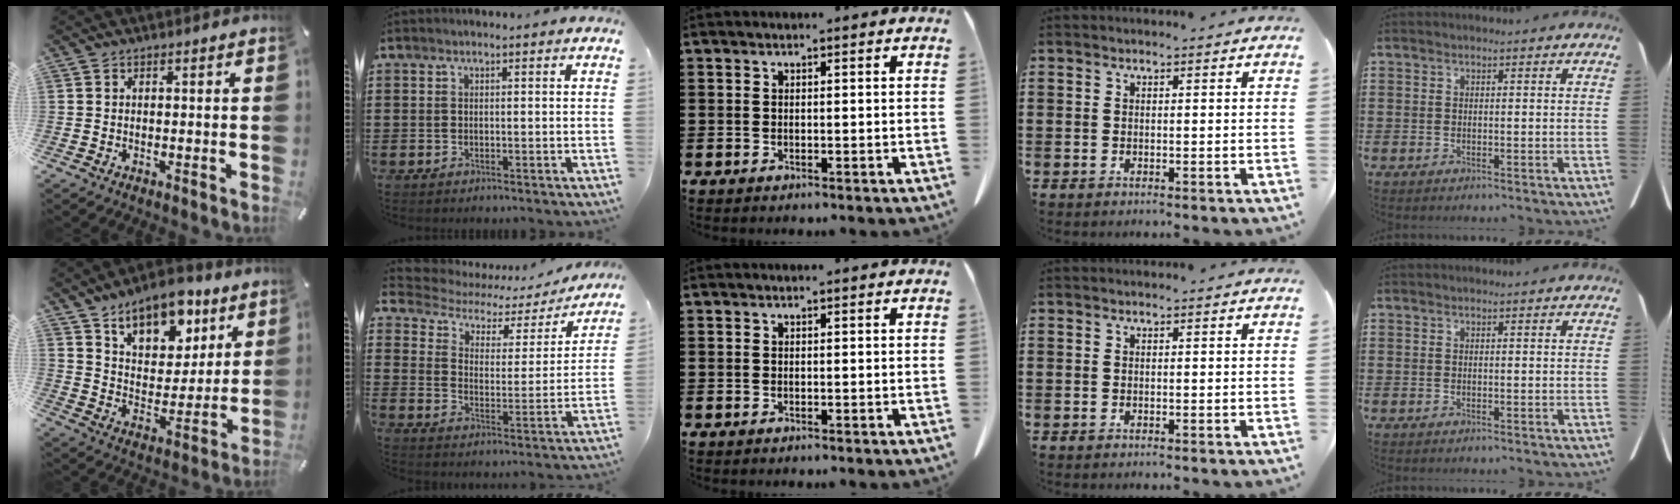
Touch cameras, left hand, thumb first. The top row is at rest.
{"thumb": {"total": 14.0, "force": [9.8, 8.0, 5.8], "torque": [-0.081, -0.064, 0.176]}, "index": {"total": 4.2, "force": [3.2, 2.3, 1.4], "torque": [-0.050, -0.019, 0.047]}}